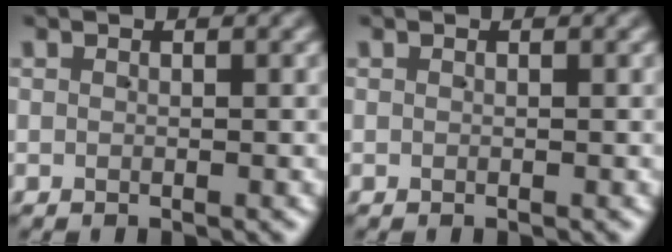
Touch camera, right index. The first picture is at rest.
{"total": 0.0}